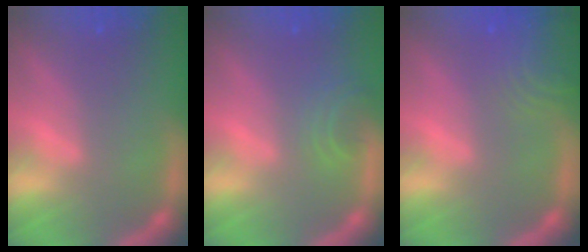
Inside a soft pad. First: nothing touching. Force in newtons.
{"total": 2.4}
{"total": 6.1}